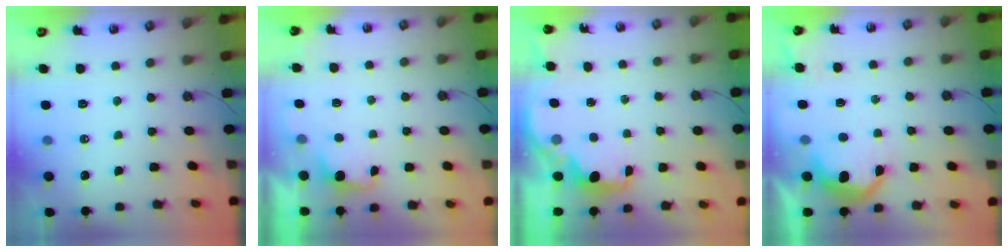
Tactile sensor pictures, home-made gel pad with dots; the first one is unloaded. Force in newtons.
{"total": 1.9, "press": 1.6, "slide": 0.9}
{"total": 2.2, "press": 2.1, "slide": 0.8}
{"total": 10.7, "press": 10.7, "slide": 0.7}